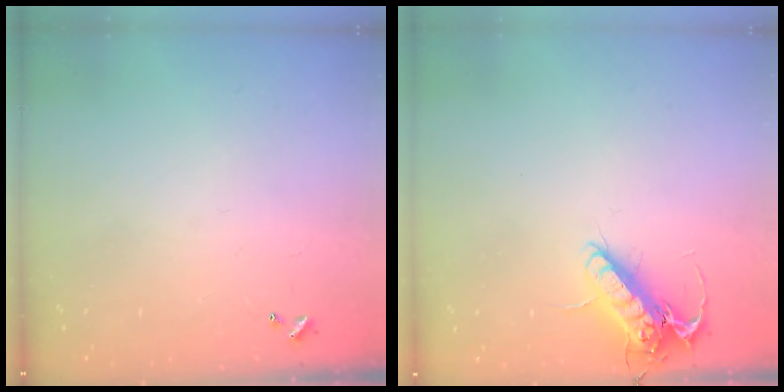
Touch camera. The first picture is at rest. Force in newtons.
{"total": 14.2, "press": 14.0, "slide": 2.2}